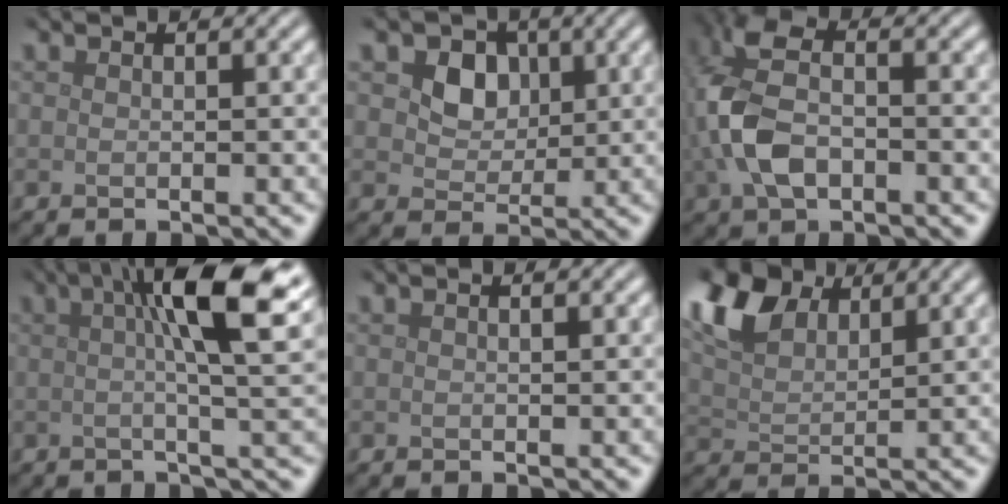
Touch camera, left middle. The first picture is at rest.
{"total": 3.6, "force": [1.1, 2.9, 1.7], "torque": [-0.036, -0.012, 0.012]}
{"total": 6.6, "force": [-1.1, 4.0, 5.2], "torque": [-0.126, 0.010, -0.032]}
{"total": 9.5, "force": [2.6, 2.0, 8.9], "torque": [-0.108, 0.014, 0.032]}
{"total": 0.8, "force": [0.5, 0.2, 0.6], "torque": [-0.008, 0.002, 0.002]}
{"total": 8.0, "force": [5.2, 4.1, 4.5], "torque": [-0.112, 0.022, 0.101]}